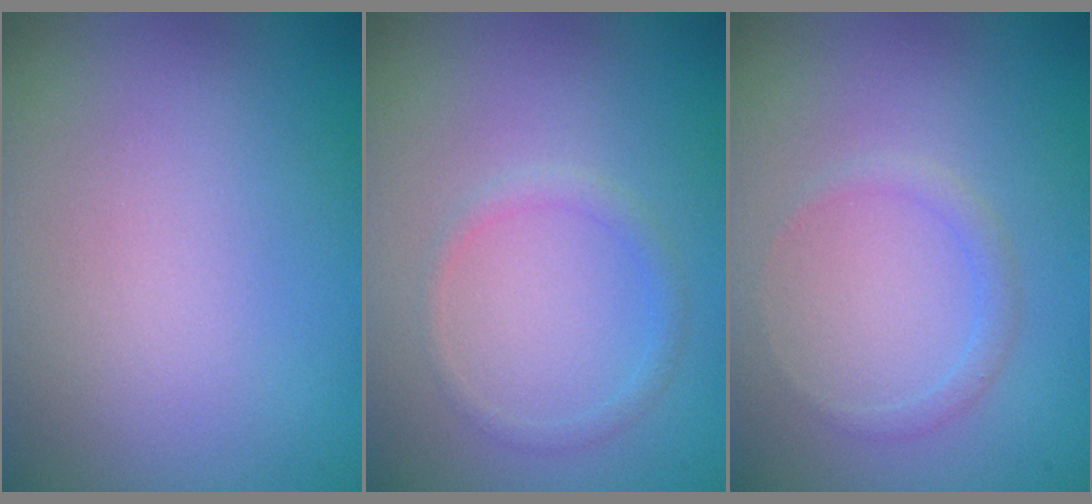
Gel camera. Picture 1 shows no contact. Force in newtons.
{"total": 1.3, "press": 1.3, "slide": 0.2}
{"total": 1.1, "press": 1.1, "slide": 0.1}